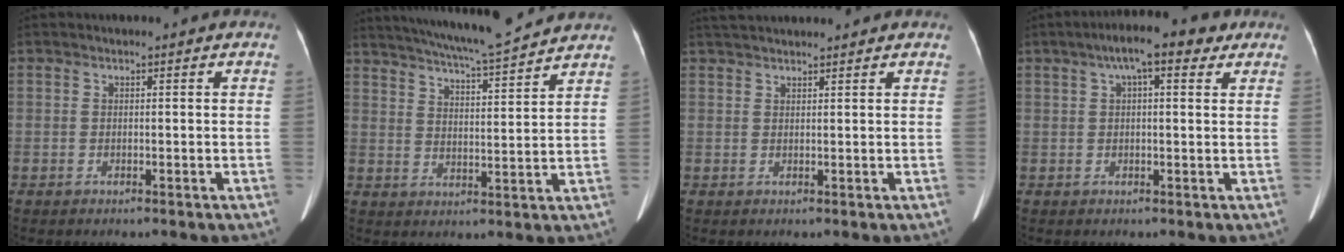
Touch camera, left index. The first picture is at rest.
{"total": 15.1, "force": [13.7, 0.0, 6.4], "torque": [-0.112, -0.003, 0.199]}
{"total": 6.8, "force": [6.3, 0.6, 2.6], "torque": [-0.038, 0.029, 0.094]}
{"total": 7.3, "force": [3.9, 1.8, 6.0], "torque": [-0.094, 0.021, 0.055]}